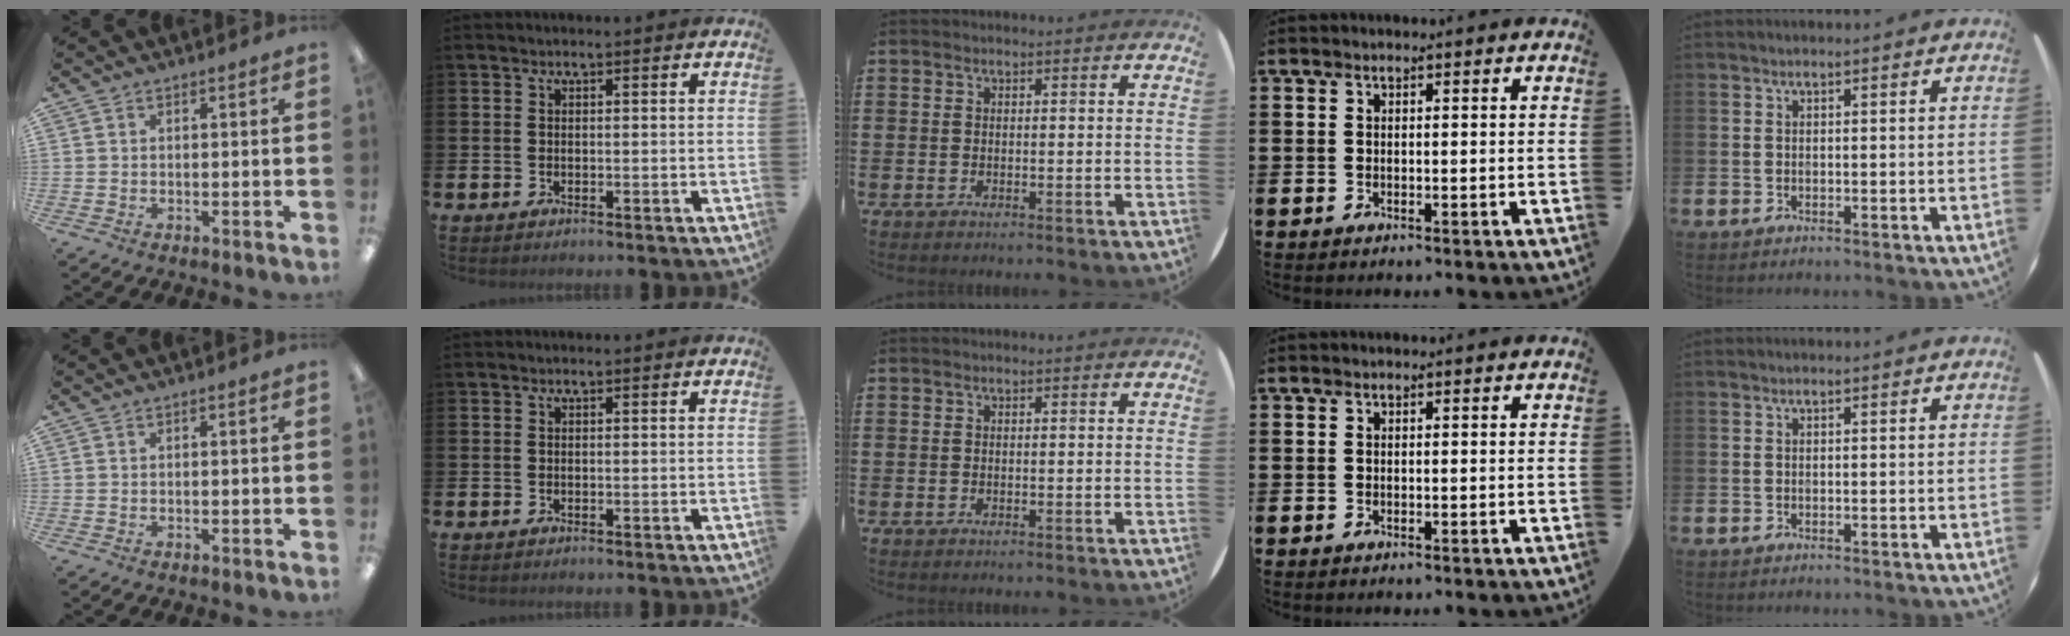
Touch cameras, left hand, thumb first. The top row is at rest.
{}